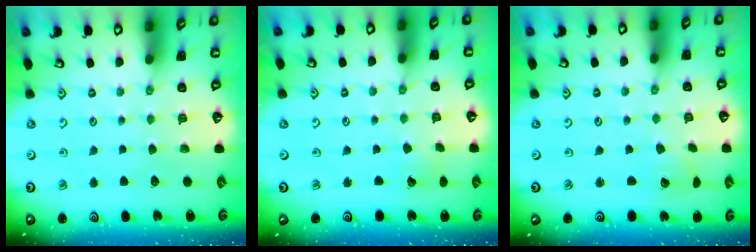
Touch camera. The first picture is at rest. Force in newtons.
{"total": 3.1, "press": 3.1, "slide": 0.5}
{"total": 2.9, "press": 2.9, "slide": 0.1}